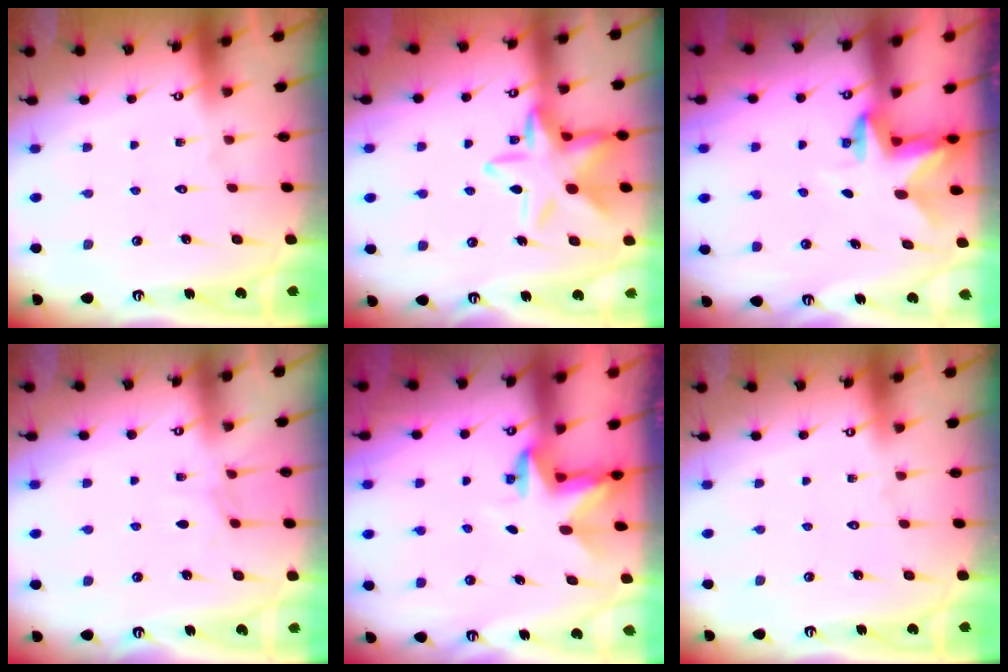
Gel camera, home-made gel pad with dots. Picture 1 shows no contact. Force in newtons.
{"total": 15.8, "press": 15.8, "slide": 1.1}
{"total": 2.8, "press": 2.7, "slide": 0.6}
{"total": 2.9, "press": 2.8, "slide": 0.5}
{"total": 2.9, "press": 2.9, "slide": 0.1}
{"total": 0.0}